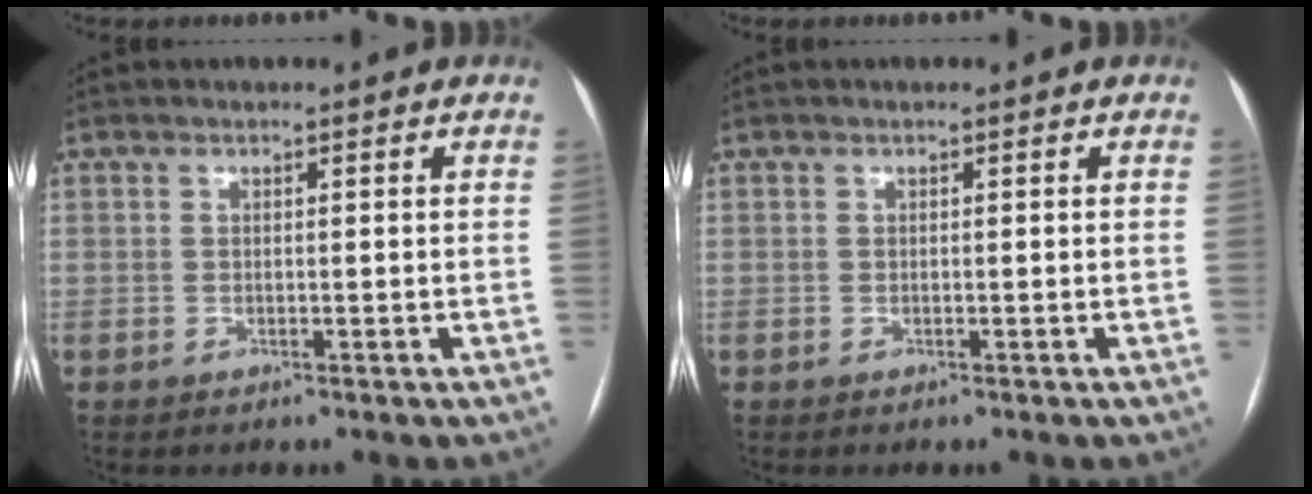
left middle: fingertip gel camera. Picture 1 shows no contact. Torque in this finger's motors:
{"motor_torque": [0.21, -0.23, 0.09, 0.01]}